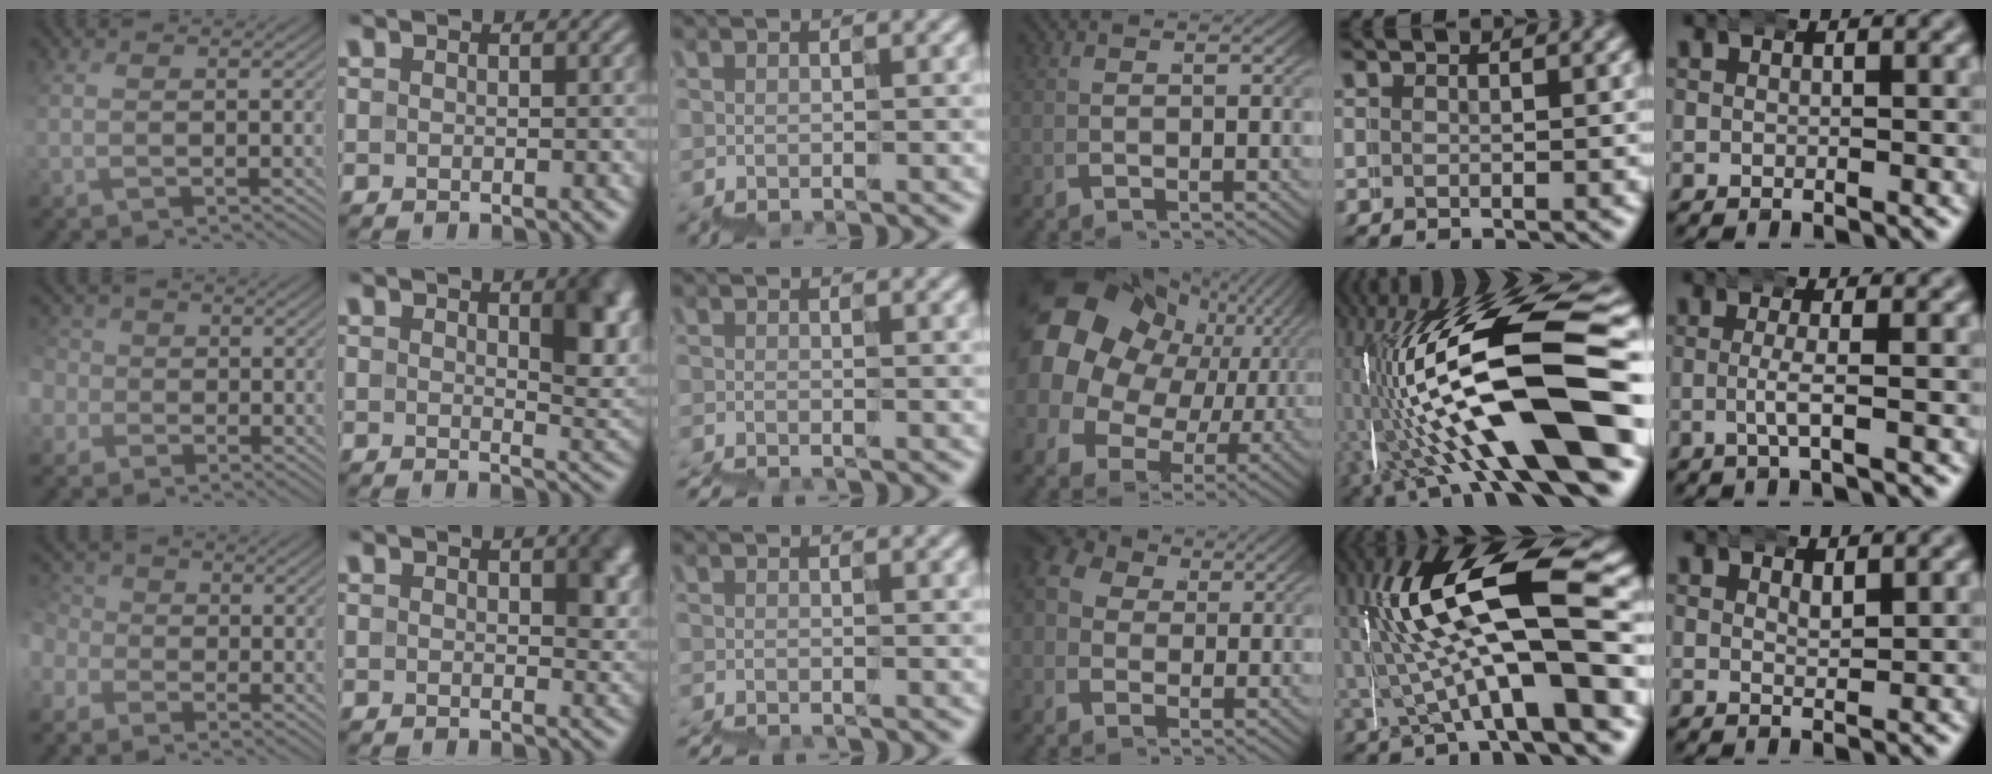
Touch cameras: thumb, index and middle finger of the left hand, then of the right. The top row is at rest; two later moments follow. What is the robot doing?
{"motion": "wrap", "object": "belt"}